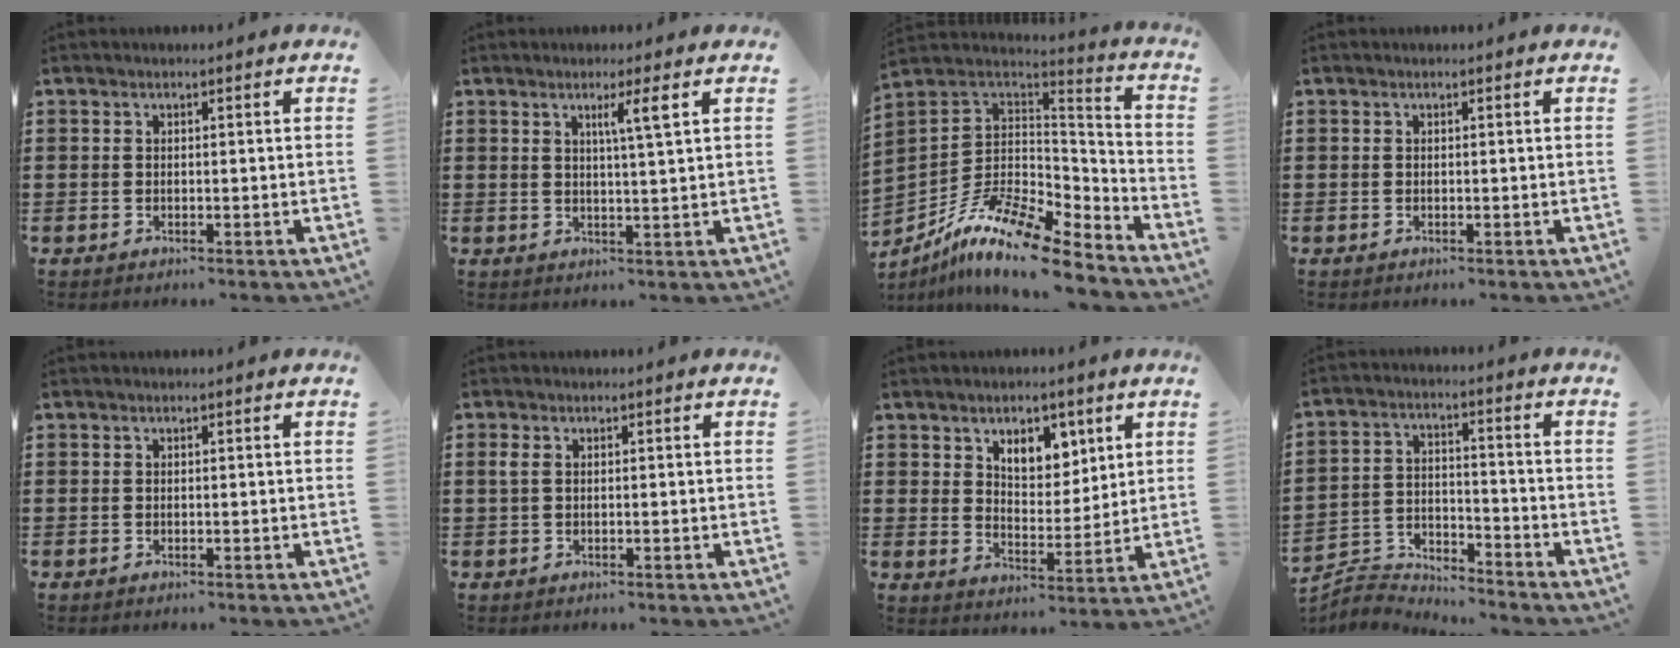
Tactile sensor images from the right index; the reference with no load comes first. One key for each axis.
{"total": 3.4, "fx": 1.4, "fy": -0.2, "fz": 3.1, "tx": -0.056, "ty": -0.007, "tz": 0.019}
{"total": 13.5, "fx": -9.6, "fy": 3.5, "fz": 8.9, "tx": -0.181, "ty": 0.015, "tz": -0.183}
{"total": 0.0}
{"total": 0.0}
{"total": 1.2, "fx": 0.1, "fy": 0.5, "fz": 1.1, "tx": -0.024, "ty": 0.002, "tz": 0.000}
{"total": 6.1, "fx": 3.8, "fy": 3.7, "fz": 3.0, "tx": -0.052, "ty": 0.000, "tz": 0.064}
{"total": 4.7, "fx": -4.6, "fy": 0.6, "fz": 0.1, "tx": -0.019, "ty": 0.000, "tz": -0.101}